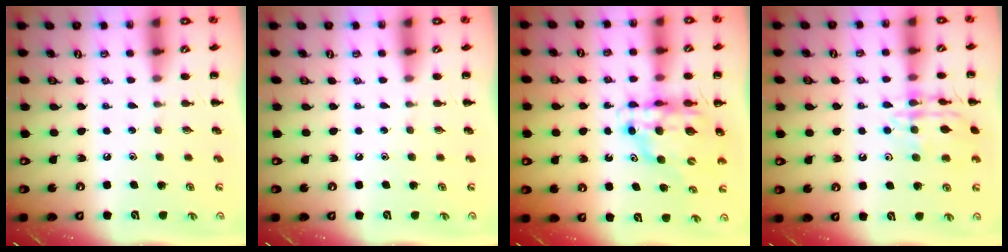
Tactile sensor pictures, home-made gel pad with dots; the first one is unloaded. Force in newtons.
{"total": 0.0}
{"total": 12.6, "press": 12.1, "slide": 3.4}
{"total": 13.5, "press": 13.5, "slide": 0.9}